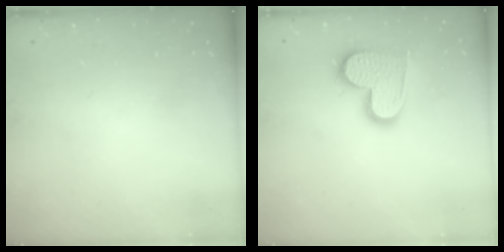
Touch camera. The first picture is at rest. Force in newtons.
{"total": 13.8, "press": 13.8, "slide": 1.1}